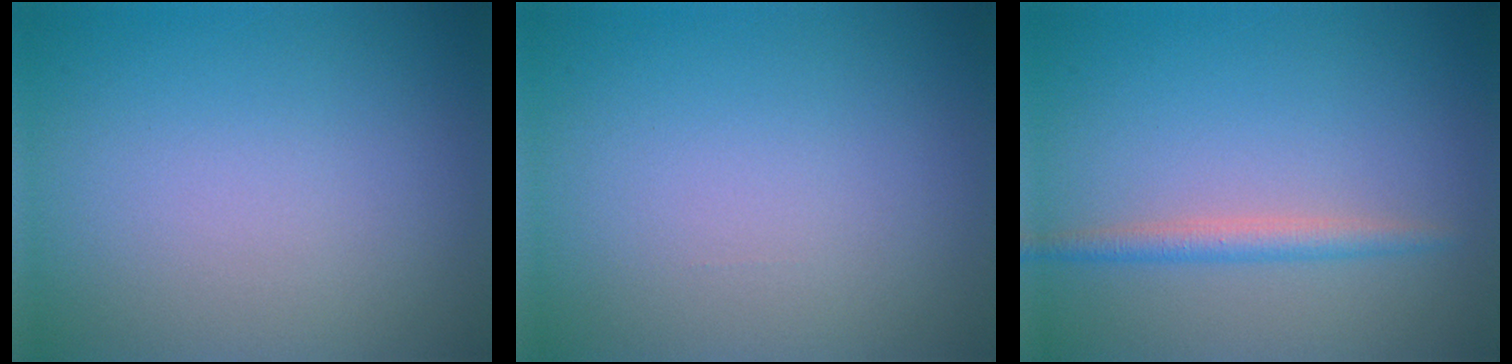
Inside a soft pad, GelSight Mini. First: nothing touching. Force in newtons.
{"total": 0.0}
{"total": 1.8, "press": 1.8, "slide": 0.1}